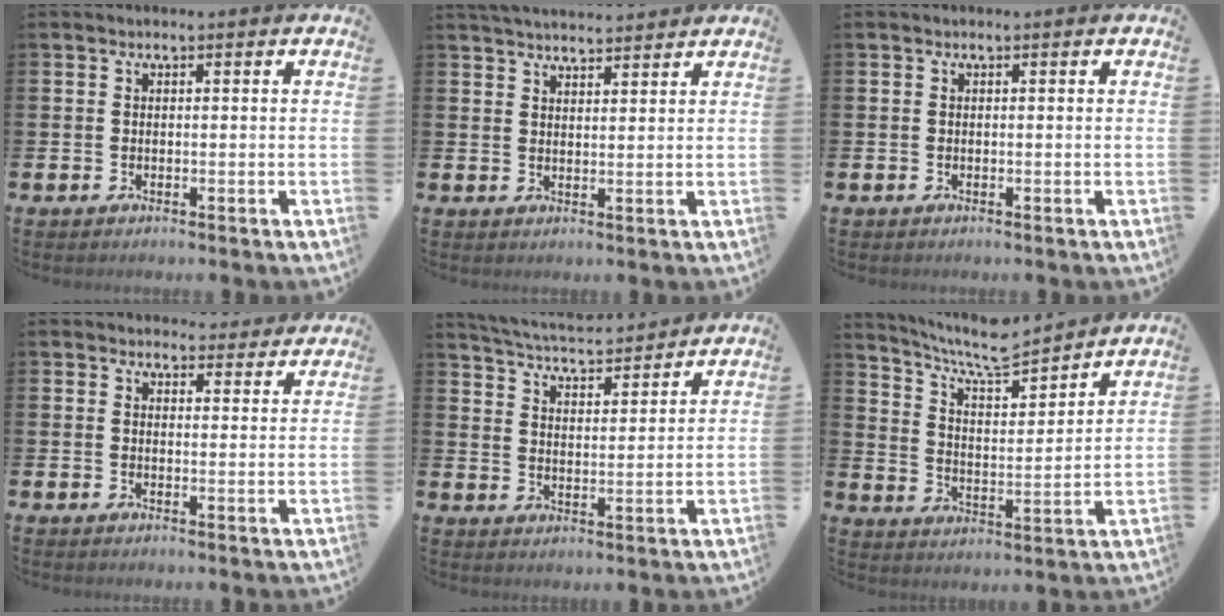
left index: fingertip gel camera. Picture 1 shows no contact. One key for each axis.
{"total": 3.6, "fx": 3.6, "fy": 0.2, "fz": 0.2, "tx": -0.011, "ty": -0.017, "tz": 0.067}
{"total": 0.0}
{"total": 3.2, "fx": 3.0, "fy": 1.0, "fz": -0.1, "tx": 0.008, "ty": -0.016, "tz": 0.052}
{"total": 5.0, "fx": 5.0, "fy": 0.4, "fz": 0.6, "tx": -0.039, "ty": -0.035, "tz": 0.086}
{"total": 8.3, "fx": 7.8, "fy": 1.1, "fz": 2.8, "tx": -0.090, "ty": -0.048, "tz": 0.139}